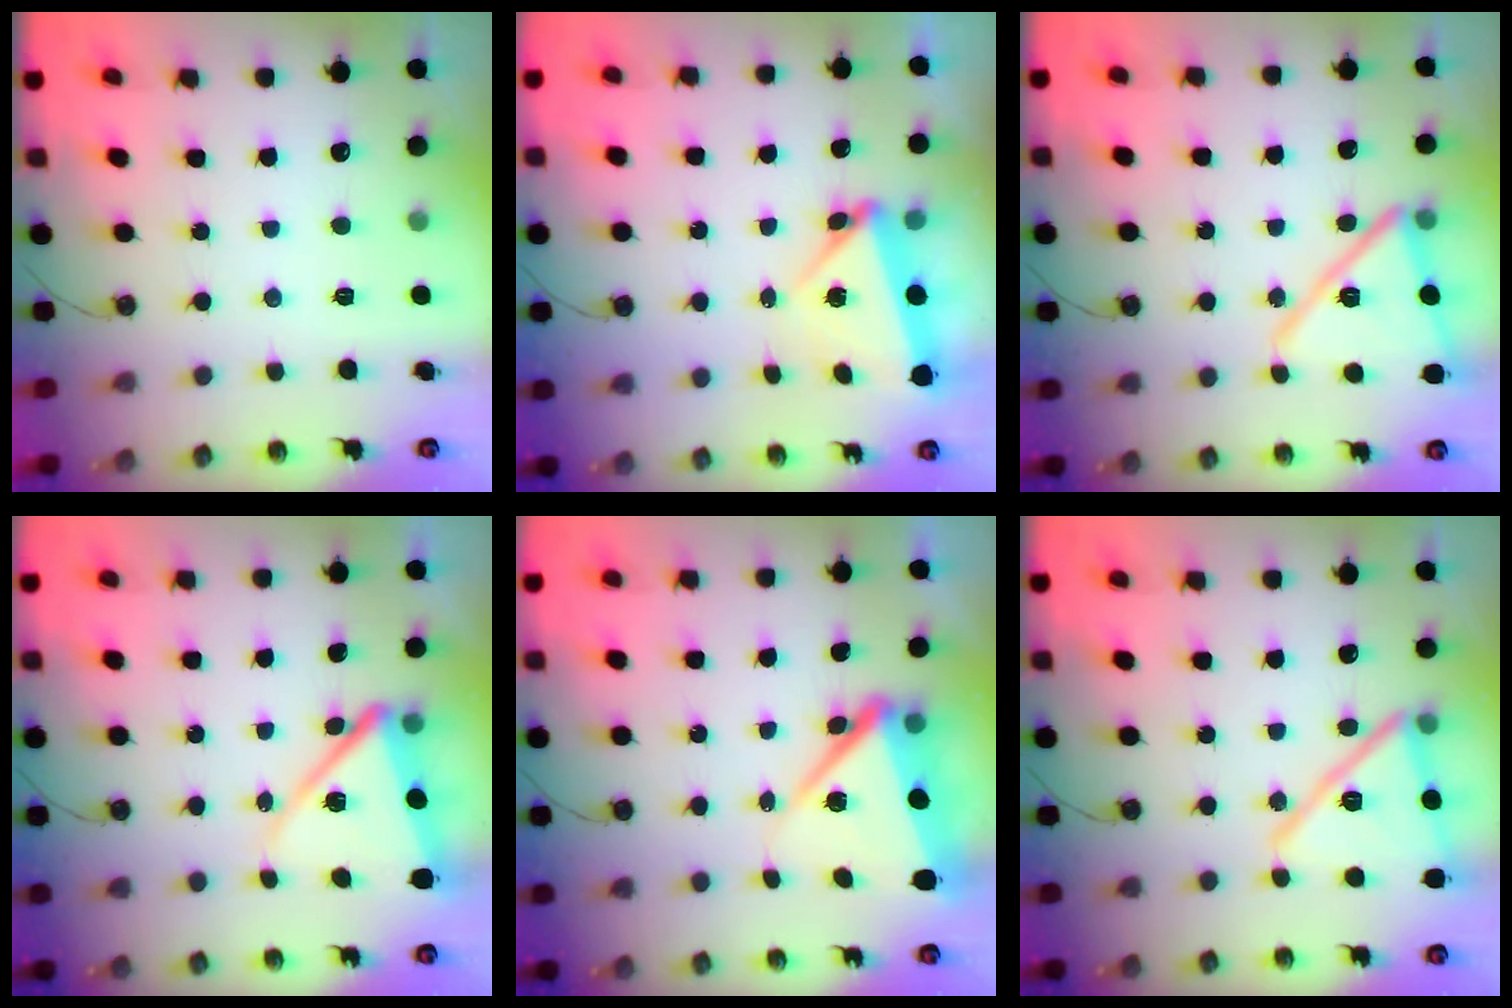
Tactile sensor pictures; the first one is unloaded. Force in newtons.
{"total": 6.7, "press": 6.6, "slide": 0.9}
{"total": 15.0, "press": 15.0, "slide": 1.4}
{"total": 12.5, "press": 12.4, "slide": 1.4}
{"total": 9.7, "press": 9.6, "slide": 1.6}
{"total": 17.3, "press": 16.8, "slide": 4.0}